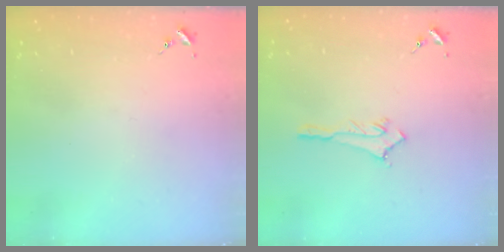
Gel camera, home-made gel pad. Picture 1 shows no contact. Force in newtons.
{"total": 2.8, "press": 2.8, "slide": 0.3}